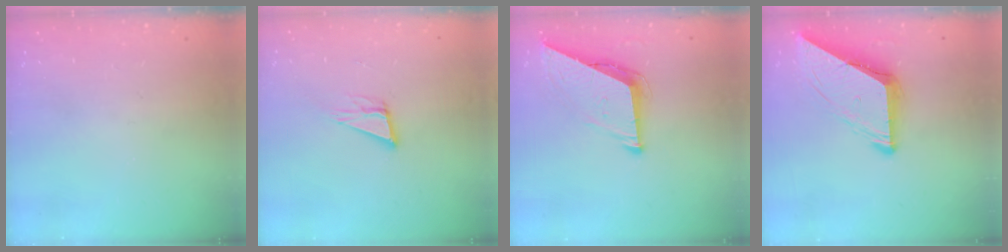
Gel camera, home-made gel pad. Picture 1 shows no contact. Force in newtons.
{"total": 10.3, "press": 9.7, "slide": 3.3}
{"total": 7.7, "press": 7.7, "slide": 0.3}
{"total": 10.1, "press": 10.0, "slide": 1.1}